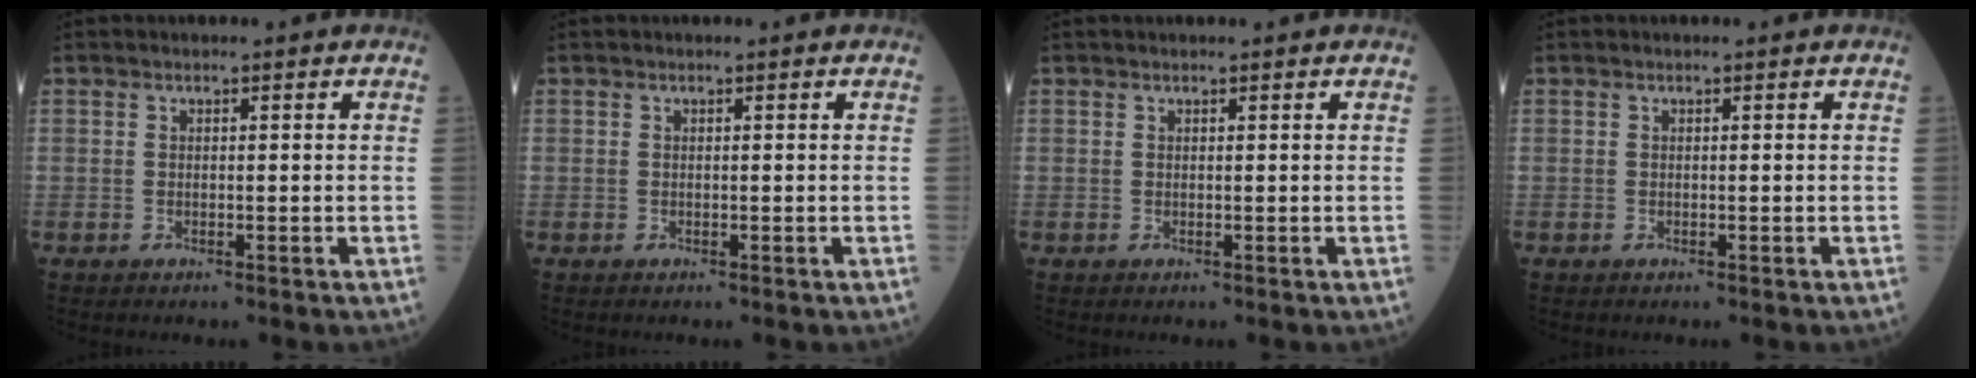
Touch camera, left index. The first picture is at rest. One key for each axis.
{"total": 0.0}
{"total": 1.2, "fx": 1.1, "fy": 0.0, "fz": 0.4, "tx": -0.002, "ty": 0.018, "tz": 0.019}
{"total": 0.0}